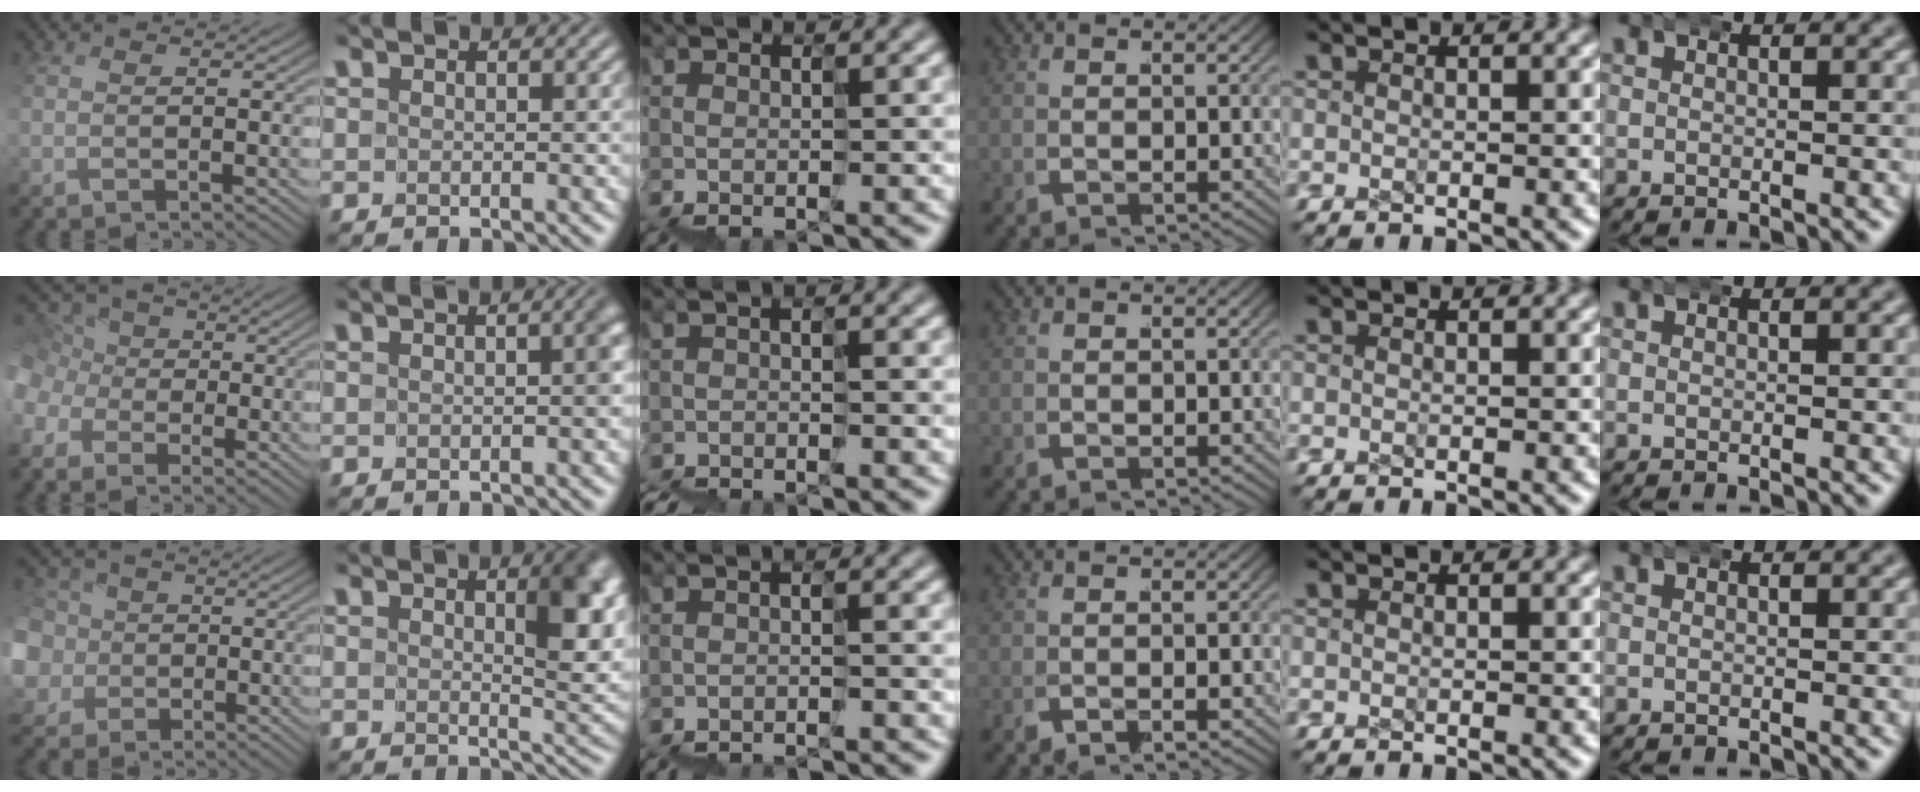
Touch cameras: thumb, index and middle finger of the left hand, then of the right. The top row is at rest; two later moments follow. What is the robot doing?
{"motion": "wrap", "object": "ethernet cable"}